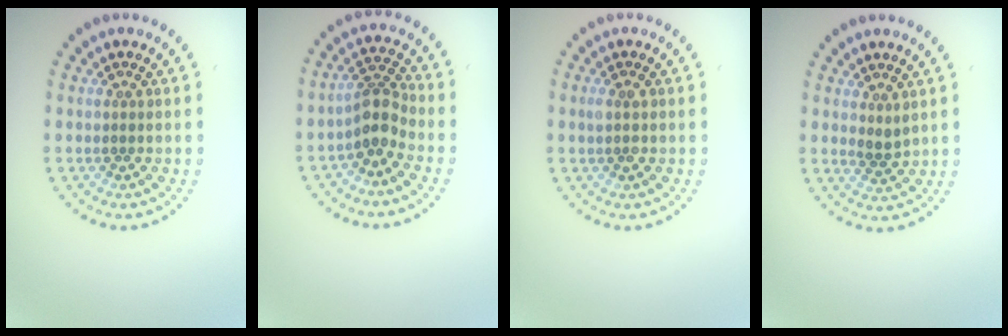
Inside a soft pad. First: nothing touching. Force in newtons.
{"total": 2.8, "press": 2.1, "slide": 1.8}
{"total": 1.1, "press": 1.0, "slide": 0.3}
{"total": 1.3, "press": 1.0, "slide": 0.8}